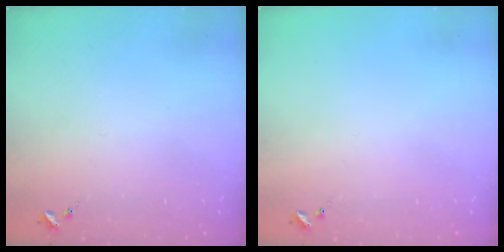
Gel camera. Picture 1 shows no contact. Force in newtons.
{"total": 0.0}